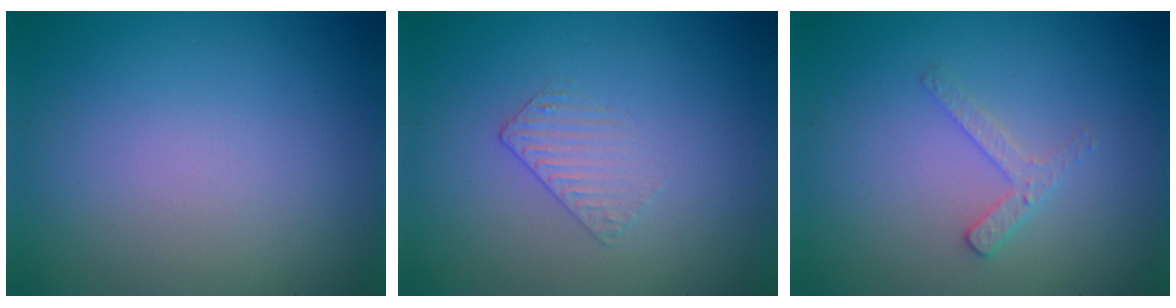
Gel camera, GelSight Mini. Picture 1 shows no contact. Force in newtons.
{"total": 1.0, "press": 0.3, "slide": 1.0}
{"total": 1.7, "press": 1.7, "slide": 0.3}